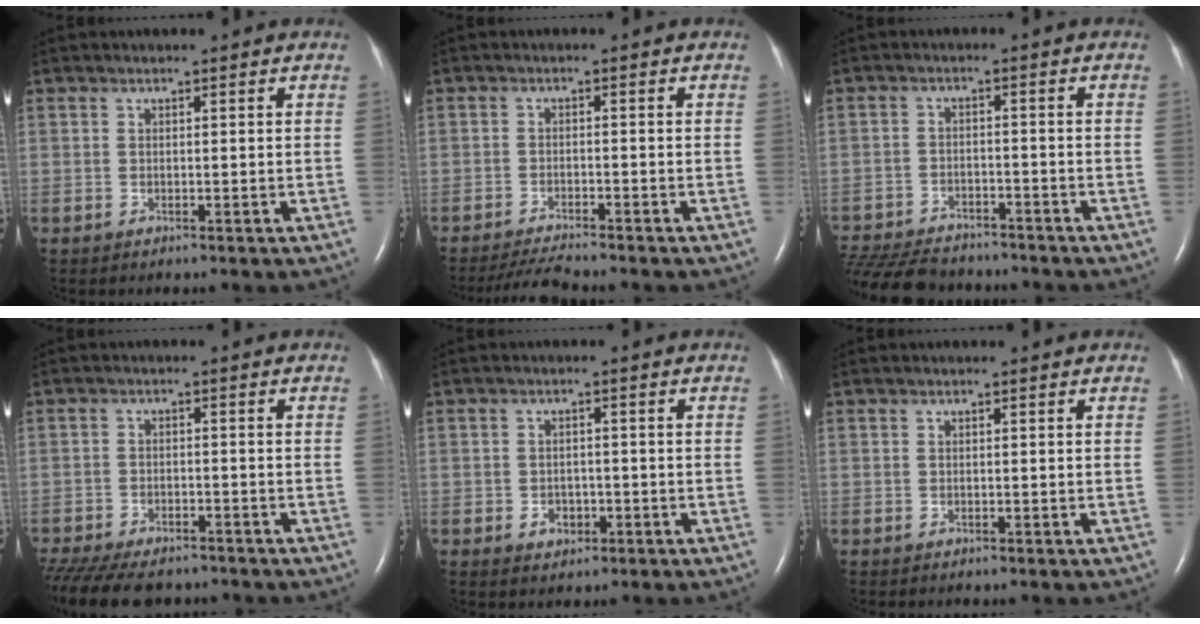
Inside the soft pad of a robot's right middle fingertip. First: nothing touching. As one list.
[{"total": 4.9, "force": [-4.6, -0.5, 1.6], "torque": [-0.031, -0.023, -0.082]}, {"total": 15.0, "force": [-13.0, 4.6, 5.8], "torque": [-0.150, -0.021, -0.196]}, {"total": 15.3, "force": [-12.7, 5.7, 6.4], "torque": [-0.169, -0.021, -0.181]}, {"total": 2.7, "force": [-1.2, 2.0, 1.3], "torque": [-0.014, 0.005, -0.010]}, {"total": 0.7, "force": [-0.6, 0.1, 0.3], "torque": [-0.008, -0.002, -0.008]}]